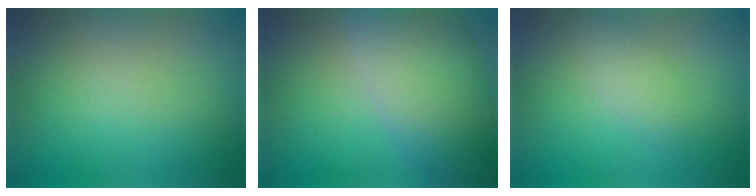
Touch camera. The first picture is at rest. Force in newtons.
{"total": 8.9, "press": 8.9, "slide": 0.3}
{"total": 1.7, "press": 1.7, "slide": 0.1}